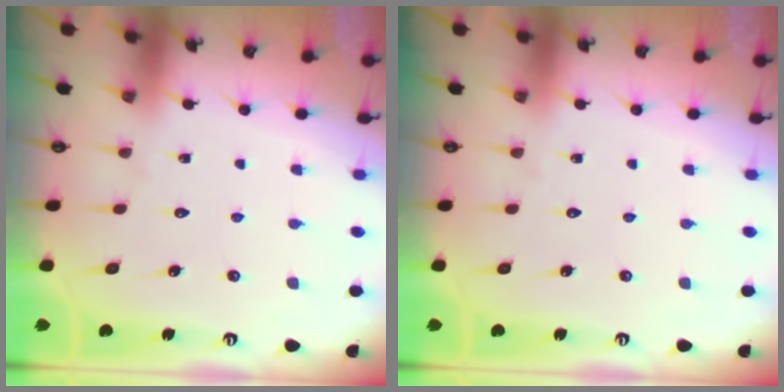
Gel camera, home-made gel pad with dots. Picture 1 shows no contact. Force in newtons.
{"total": 0.0}